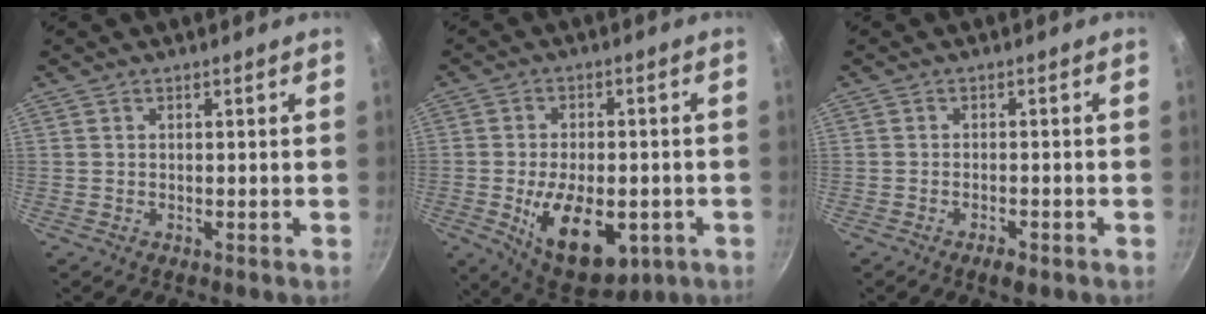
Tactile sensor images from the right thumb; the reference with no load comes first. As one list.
[{"total": 16.0, "force": [-4.5, 8.8, 12.5], "torque": [-0.169, 0.000, -0.054]}, {"total": 2.6, "force": [-1.6, 0.9, 1.8], "torque": [-0.031, 0.011, -0.027]}]